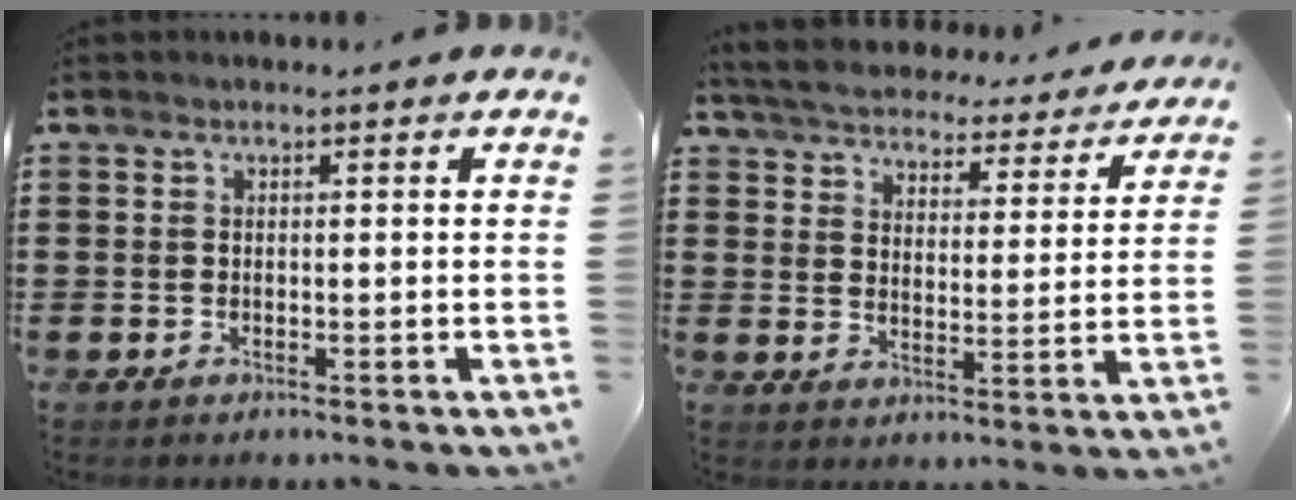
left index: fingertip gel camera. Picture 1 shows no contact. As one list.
[{"total": 5.1, "force": [5.1, 0.1, 0.2], "torque": [-0.034, -0.042, 0.085]}]